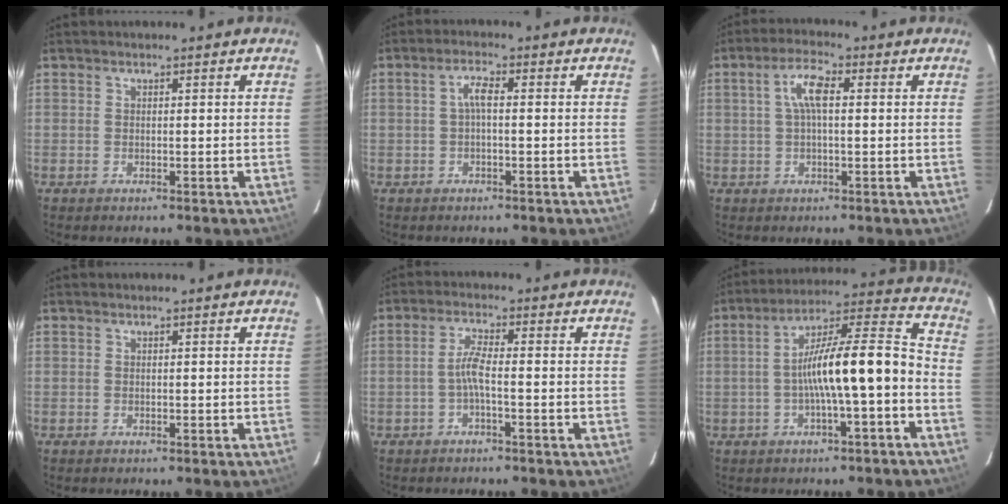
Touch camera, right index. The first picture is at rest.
{"total": 2.4, "force": [-0.1, 0.5, 2.4], "torque": [-0.048, 0.009, -0.001]}
{"total": 5.1, "force": [0.9, 1.5, 4.8], "torque": [-0.092, 0.013, 0.017]}
{"total": 0.0}
{"total": 2.9, "force": [-1.2, -0.1, 2.6], "torque": [-0.058, 0.005, -0.026]}
{"total": 13.6, "force": [-3.6, 1.7, 13.0], "torque": [-0.207, 0.028, -0.053]}